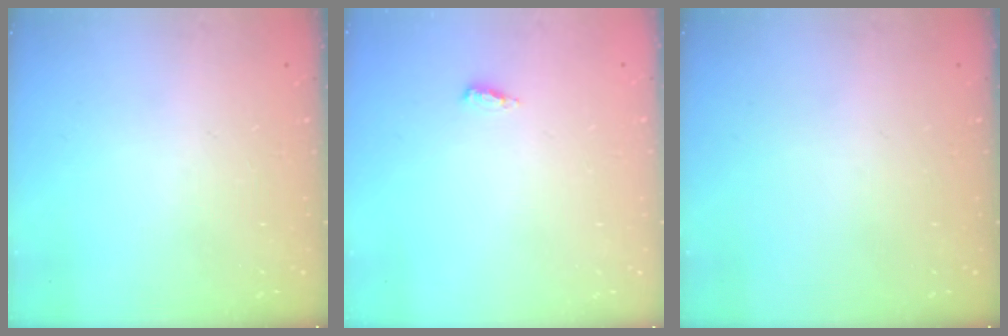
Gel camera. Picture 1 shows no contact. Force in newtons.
{"total": 2.7, "press": 2.5, "slide": 1.0}
{"total": 0.0}